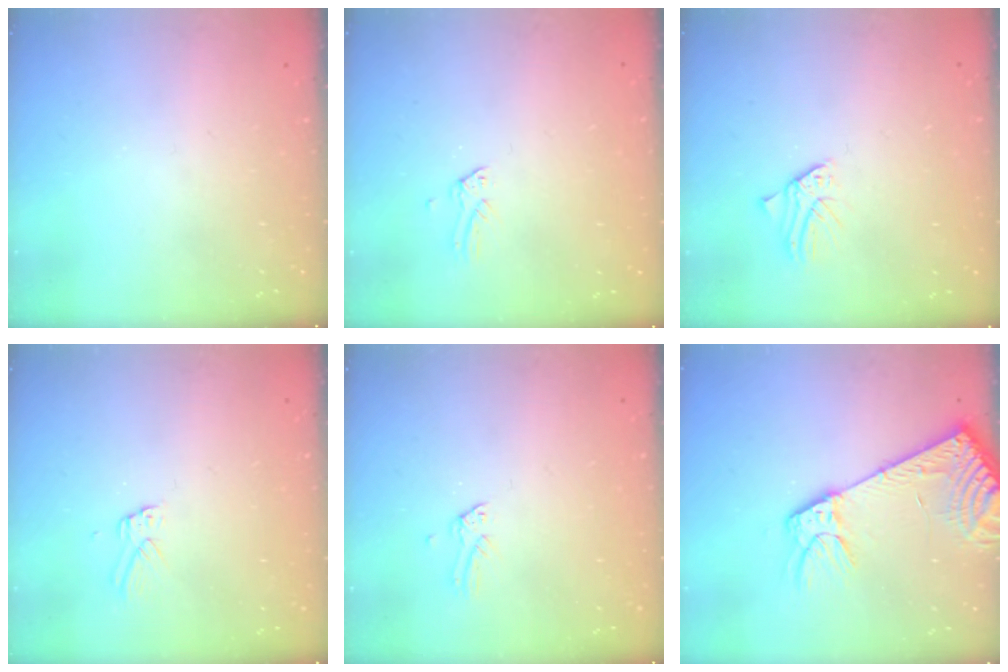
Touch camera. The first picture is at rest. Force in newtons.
{"total": 0.0}
{"total": 1.2, "press": 1.2, "slide": 0.1}
{"total": 2.9, "press": 2.9, "slide": 0.2}
{"total": 0.0}
{"total": 10.3, "press": 10.1, "slide": 2.1}